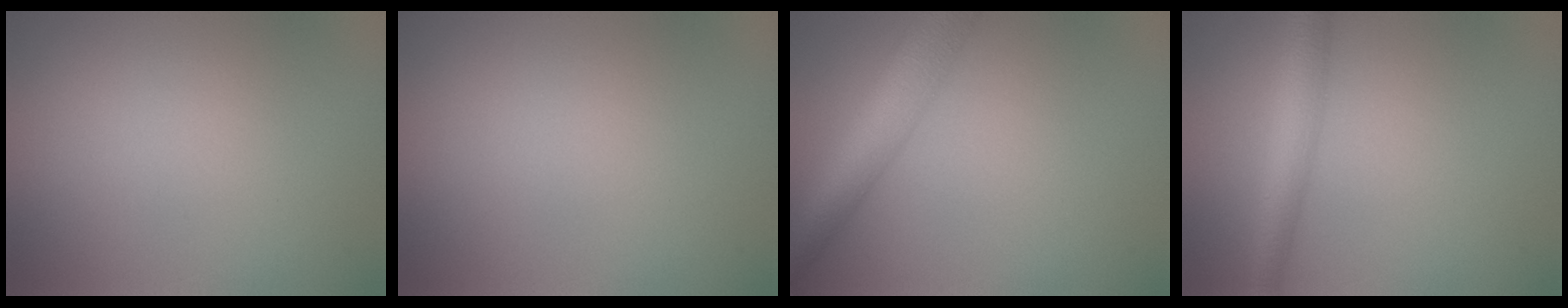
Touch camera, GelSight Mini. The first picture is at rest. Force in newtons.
{"total": 0.0}
{"total": 6.2, "press": 6.2, "slide": 0.2}
{"total": 3.4, "press": 3.4, "slide": 0.2}